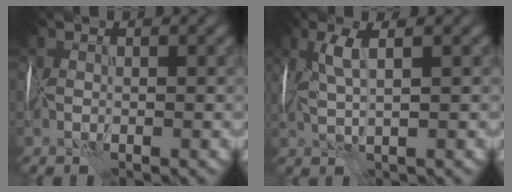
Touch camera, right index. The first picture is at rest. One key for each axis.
{"total": 2.8, "fx": 1.1, "fy": 0.4, "fz": 2.5, "tx": -0.057, "ty": 0.011, "tz": 0.023}